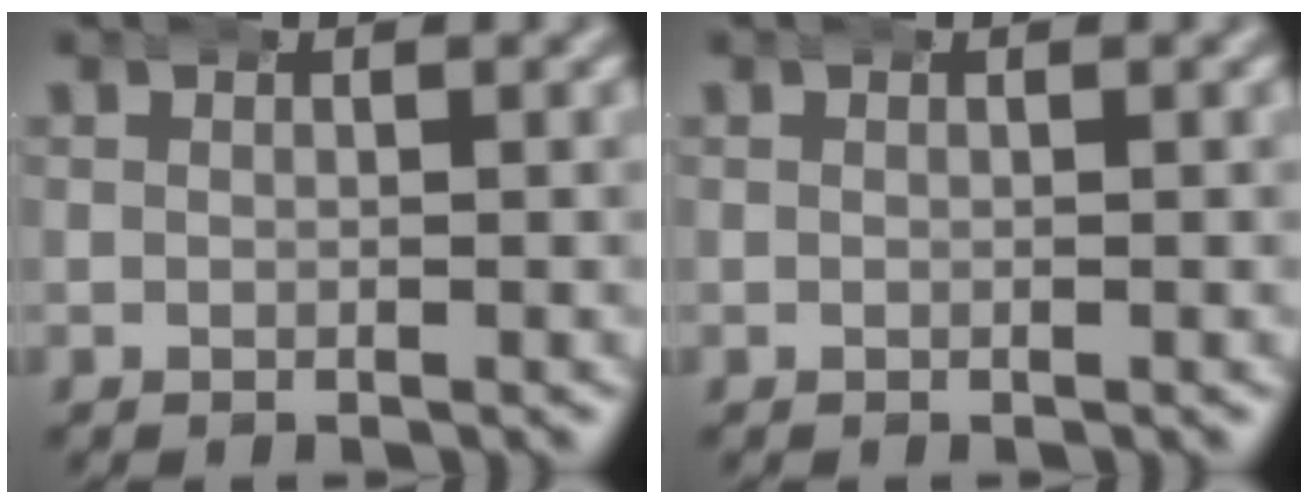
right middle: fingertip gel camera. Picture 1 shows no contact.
{"total": 0.0}